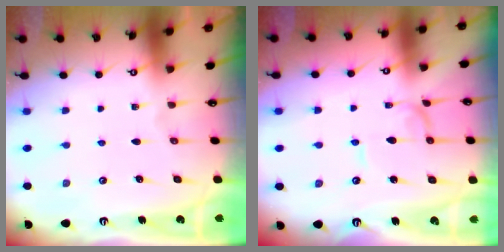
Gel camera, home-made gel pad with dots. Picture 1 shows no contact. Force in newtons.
{"total": 1.1, "press": 1.1, "slide": 0.0}